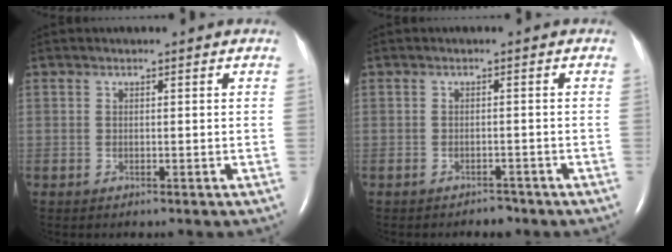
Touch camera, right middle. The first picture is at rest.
{"total": 1.8, "force": [-1.6, 0.7, 0.4], "torque": [-0.012, -0.002, -0.019]}